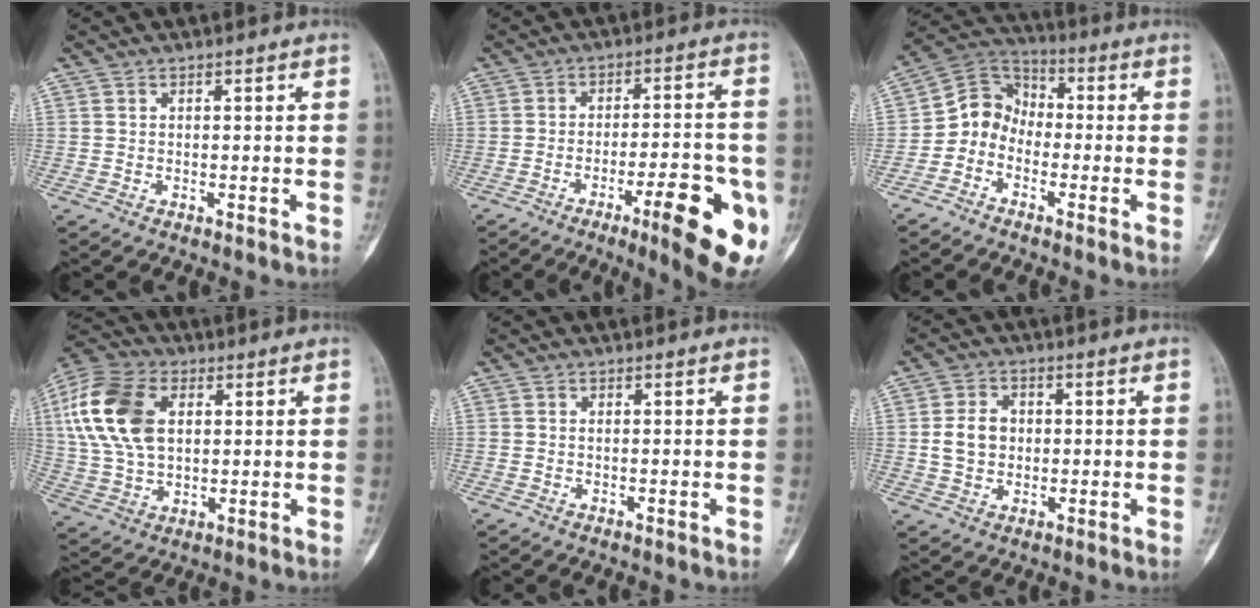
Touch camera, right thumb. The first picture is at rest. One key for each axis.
{"total": 15.4, "fx": -6.2, "fy": 3.5, "fz": 13.6, "tx": -0.166, "ty": 0.014, "tz": -0.080}
{"total": 7.7, "fx": -2.9, "fy": 6.5, "fz": 3.0, "tx": -0.034, "ty": 0.054, "tz": -0.073}
{"total": 16.8, "fx": 4.0, "fy": 10.6, "fz": 12.4, "tx": -0.256, "ty": 0.008, "tz": 0.074}
{"total": 0.0}
{"total": 6.1, "fx": 0.3, "fy": 4.9, "fz": 3.7, "tx": -0.053, "ty": 0.006, "tz": 0.006}